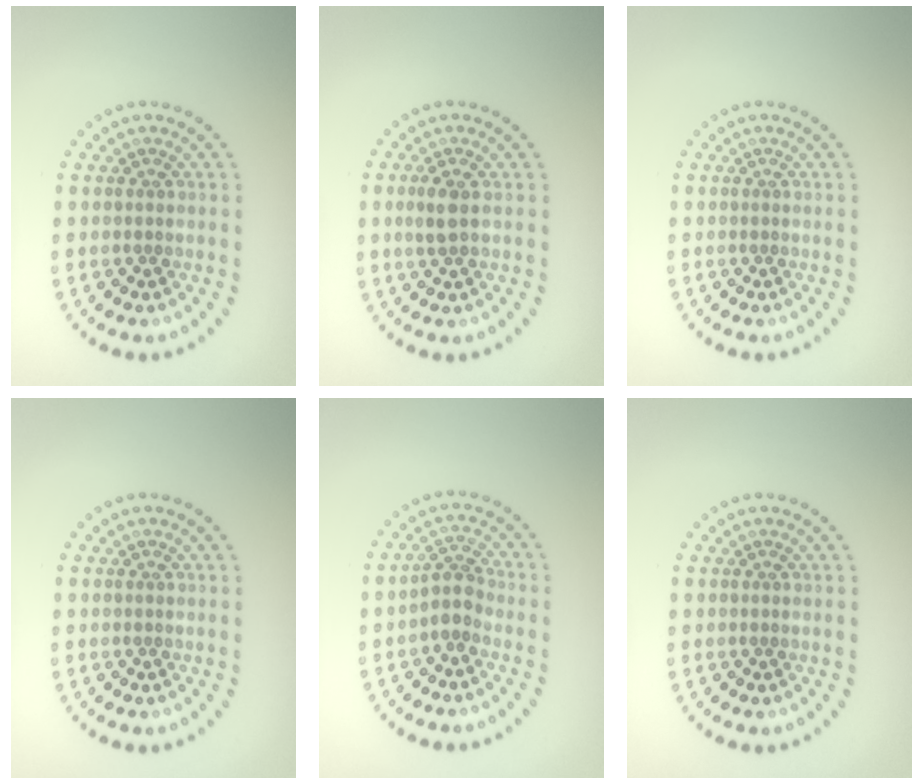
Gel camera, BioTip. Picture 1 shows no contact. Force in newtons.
{"total": 1.8, "press": 1.7, "slide": 0.4}
{"total": 0.0}
{"total": 0.0}
{"total": 2.2, "press": 1.7, "slide": 1.3}
{"total": 0.0}